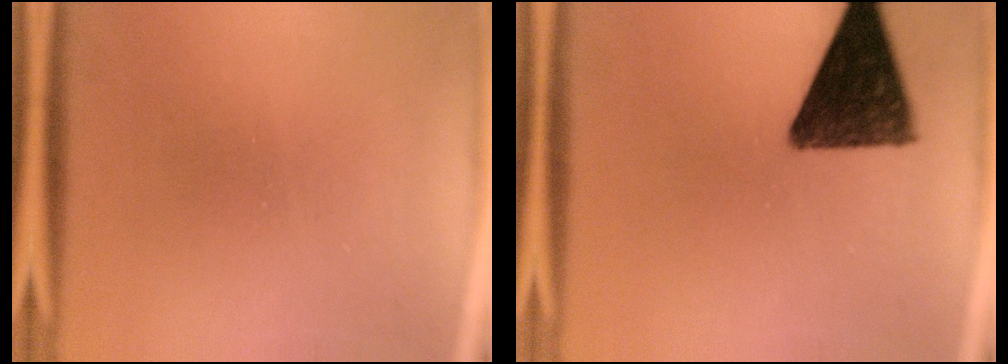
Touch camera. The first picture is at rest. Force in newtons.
{"total": 13.3}